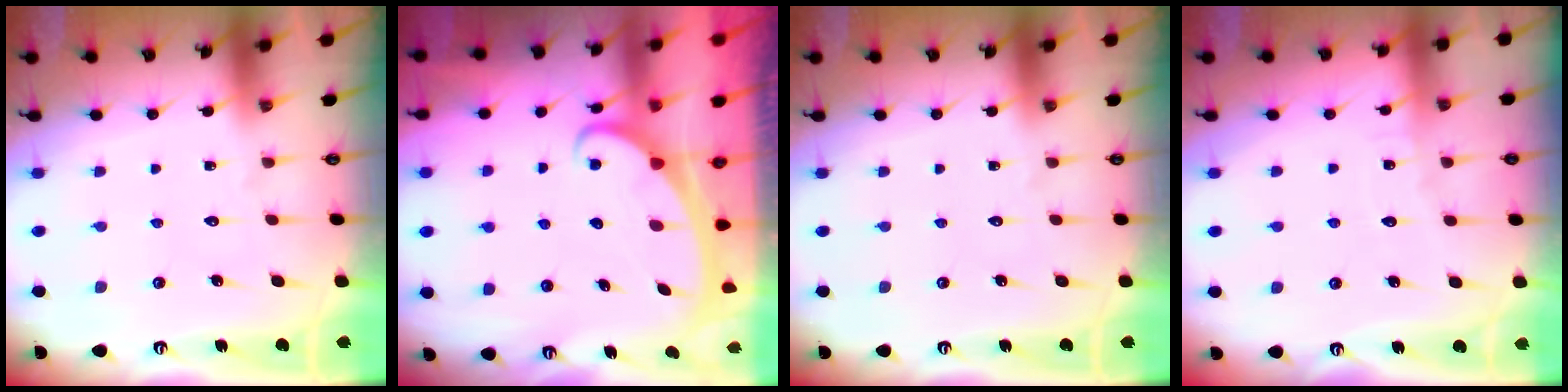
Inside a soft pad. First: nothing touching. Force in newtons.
{"total": 2.4, "press": 2.4, "slide": 0.3}
{"total": 0.0}
{"total": 2.7, "press": 2.7, "slide": 0.3}